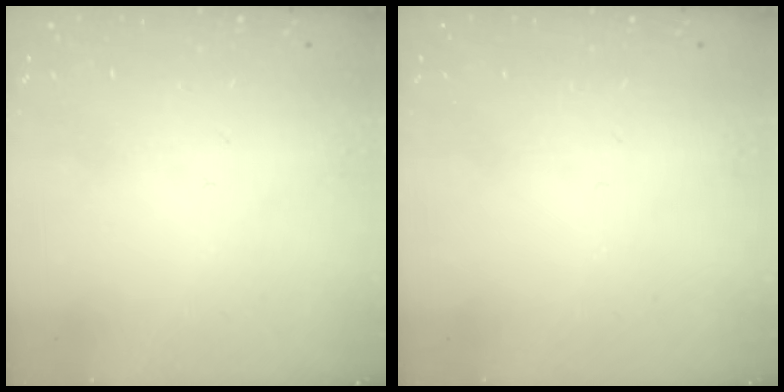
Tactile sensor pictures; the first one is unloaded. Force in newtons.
{"total": 0.0}